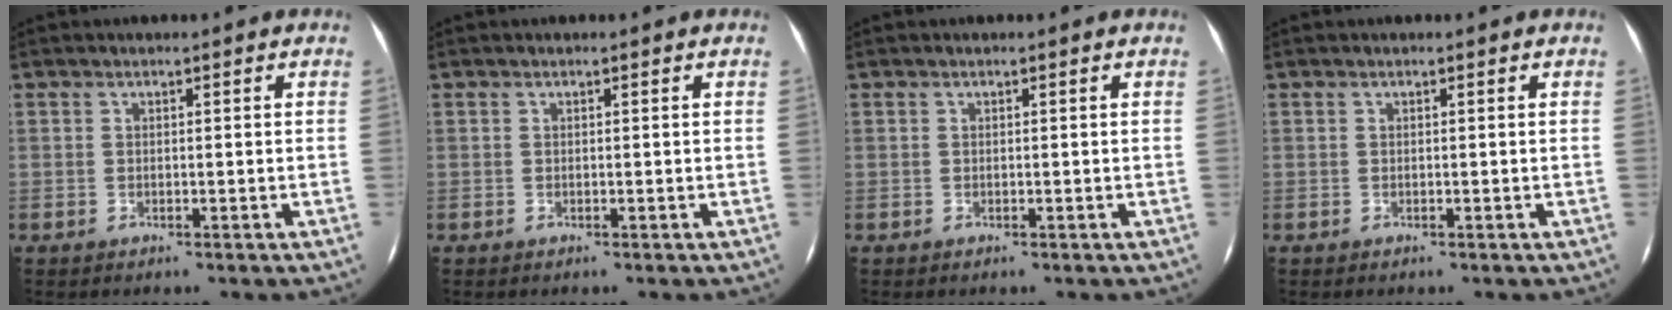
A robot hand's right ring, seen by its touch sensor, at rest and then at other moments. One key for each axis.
{"total": 0.0}
{"total": 0.0}
{"total": 0.0}